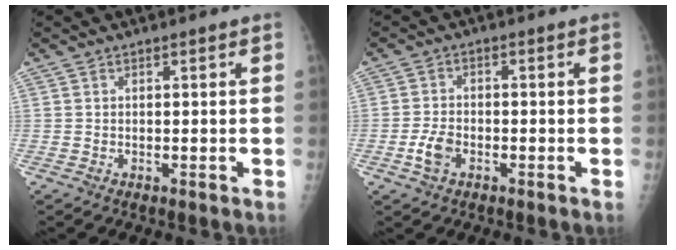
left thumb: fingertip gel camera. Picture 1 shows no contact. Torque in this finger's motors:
{"motor_torque": [-0.42, 0.41, 0.01, -0.01, 0.00]}